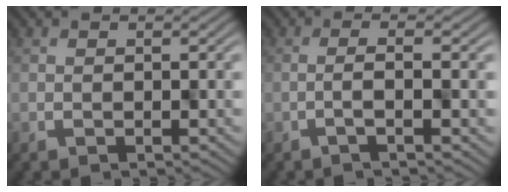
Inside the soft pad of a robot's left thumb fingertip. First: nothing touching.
{"total": 2.0, "force": [-0.3, 0.0, 2.0], "torque": [-0.020, 0.014, -0.025]}